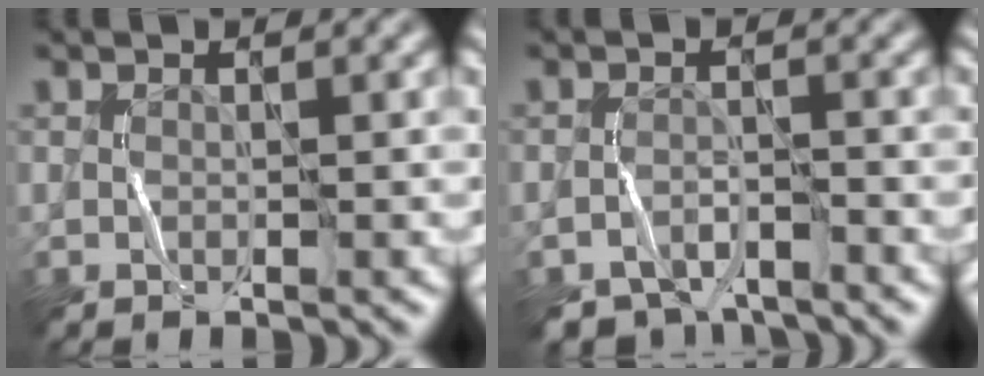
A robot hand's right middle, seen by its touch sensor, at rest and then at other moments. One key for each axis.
{"total": 3.3, "fx": -3.1, "fy": 1.0, "fz": 0.6, "tx": -0.007, "ty": -0.002, "tz": -0.052}